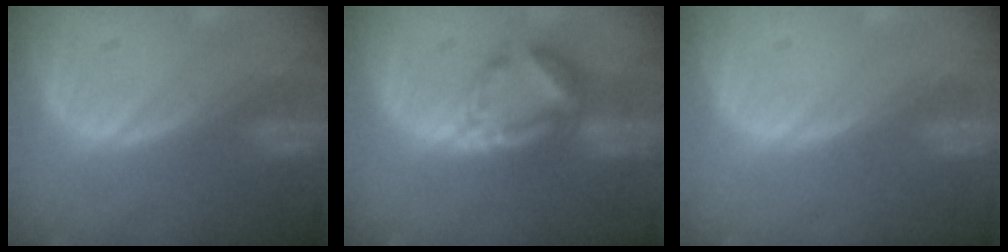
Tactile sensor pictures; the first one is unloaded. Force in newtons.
{"total": 6.9, "press": 6.1, "slide": 3.4}
{"total": 0.0}